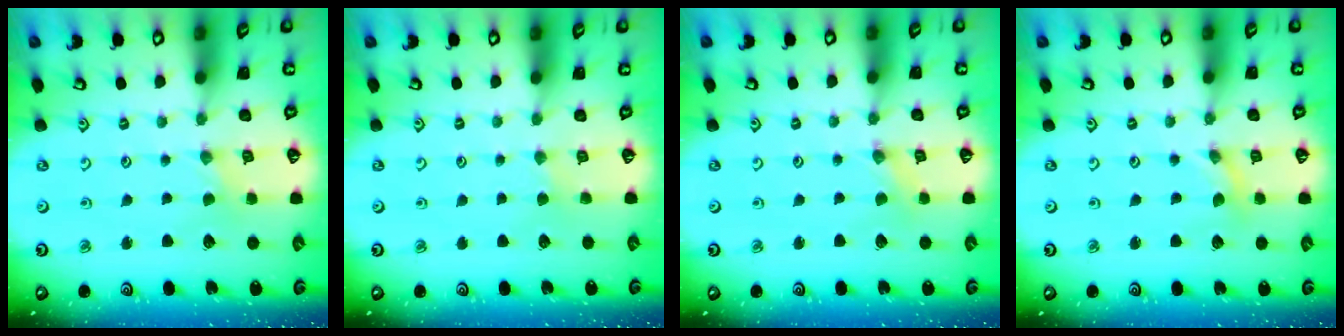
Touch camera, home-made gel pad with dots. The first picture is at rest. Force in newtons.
{"total": 1.7, "press": 1.6, "slide": 0.3}
{"total": 0.0}
{"total": 0.0}